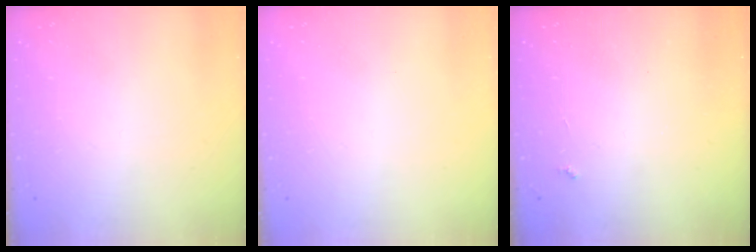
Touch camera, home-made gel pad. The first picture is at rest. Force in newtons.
{"total": 0.0}
{"total": 2.3, "press": 2.3, "slide": 0.4}